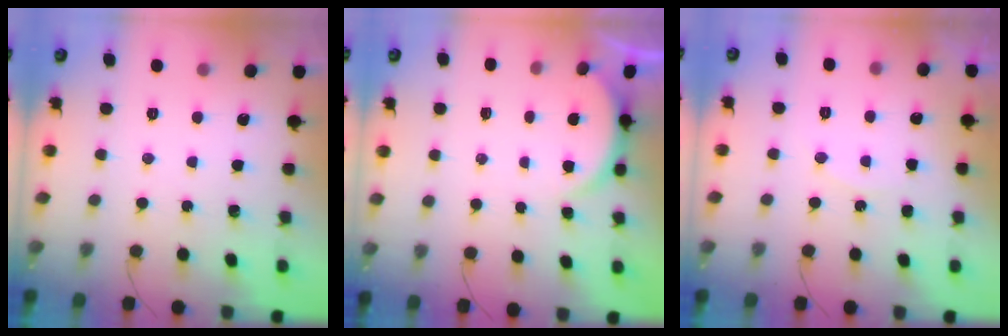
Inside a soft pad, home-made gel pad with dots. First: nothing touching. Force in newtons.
{"total": 2.9, "press": 2.8, "slide": 0.6}
{"total": 5.3, "press": 5.3, "slide": 0.6}